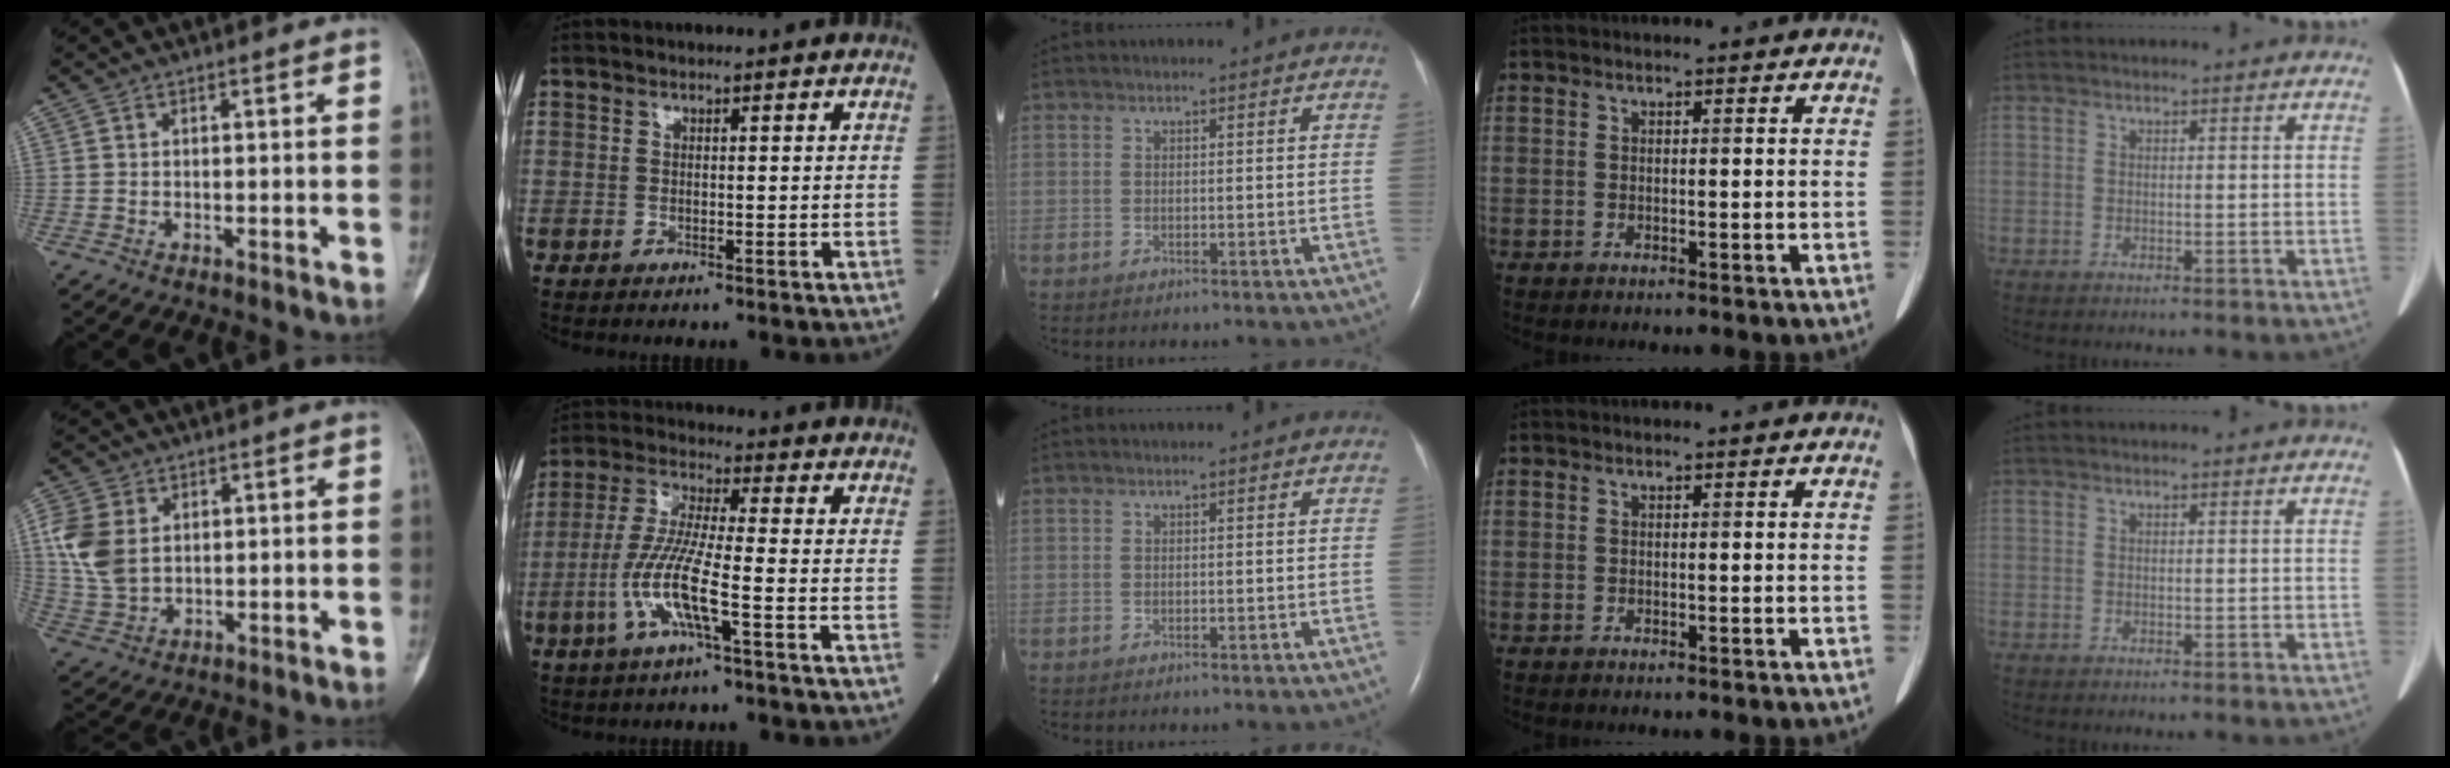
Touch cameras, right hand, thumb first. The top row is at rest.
{"thumb": {"total": 9.5, "force": [2.1, 6.8, 6.3], "torque": [-0.128, -0.004, 0.047]}, "index": {"total": 9.5, "force": [-3.4, 0.3, 8.8], "torque": [-0.187, -0.003, -0.070]}}